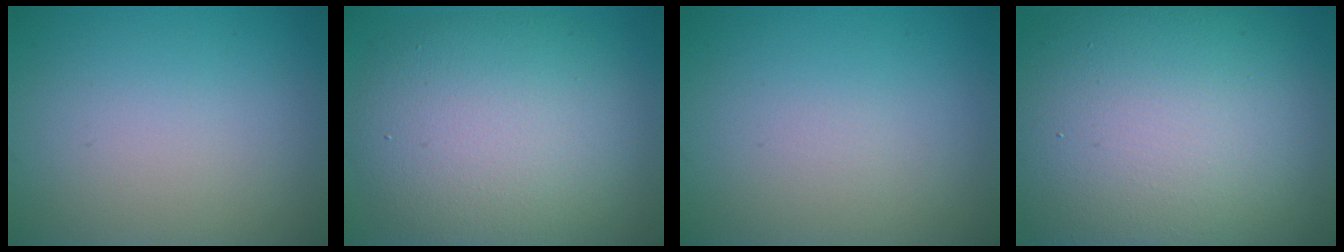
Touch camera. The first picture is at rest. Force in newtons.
{"total": 10.0, "press": 10.0, "slide": 0.1}
{"total": 0.0}
{"total": 17.1, "press": 17.0, "slide": 1.3}